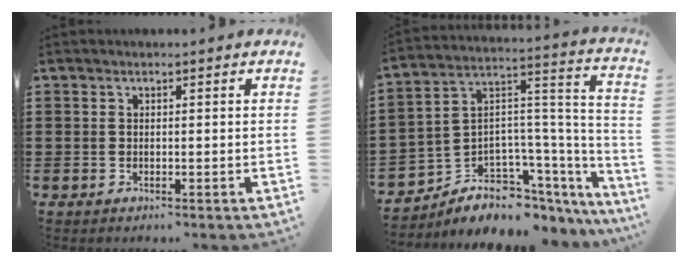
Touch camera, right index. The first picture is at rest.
{"total": 6.4, "force": [-4.5, 4.2, 1.7], "torque": [-0.041, -0.015, -0.079]}